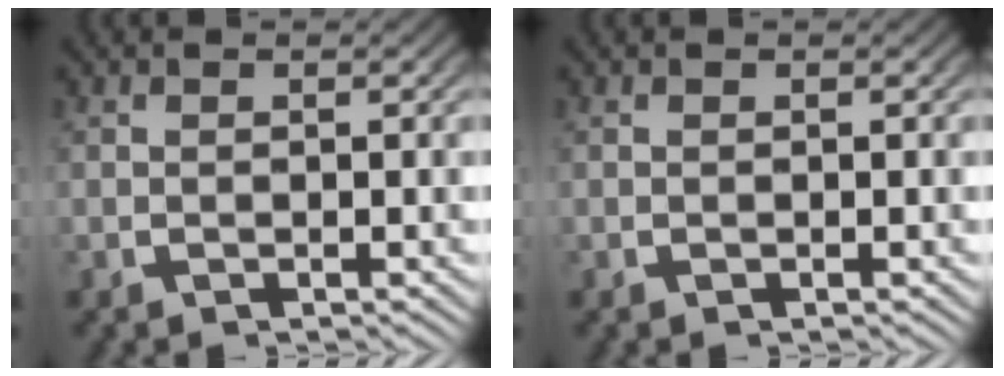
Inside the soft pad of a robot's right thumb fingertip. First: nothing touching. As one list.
[{"total": 0.0}]